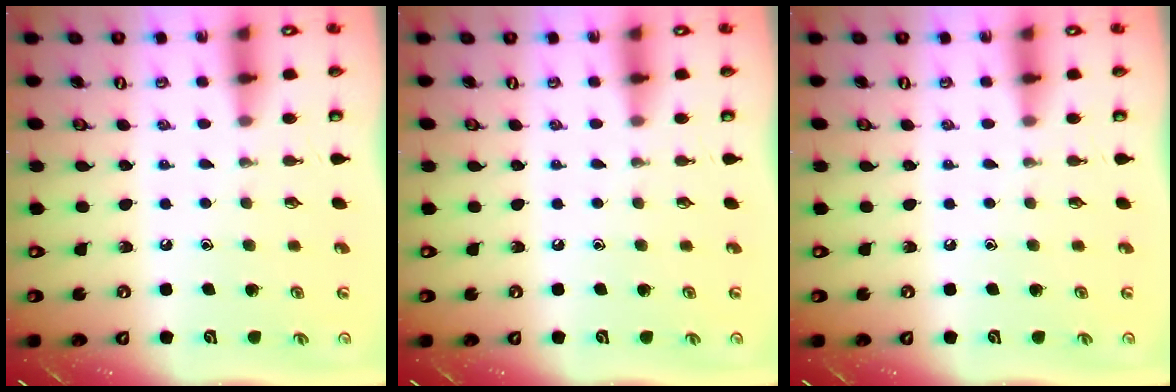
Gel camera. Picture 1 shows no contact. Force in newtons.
{"total": 0.0}
{"total": 0.0}